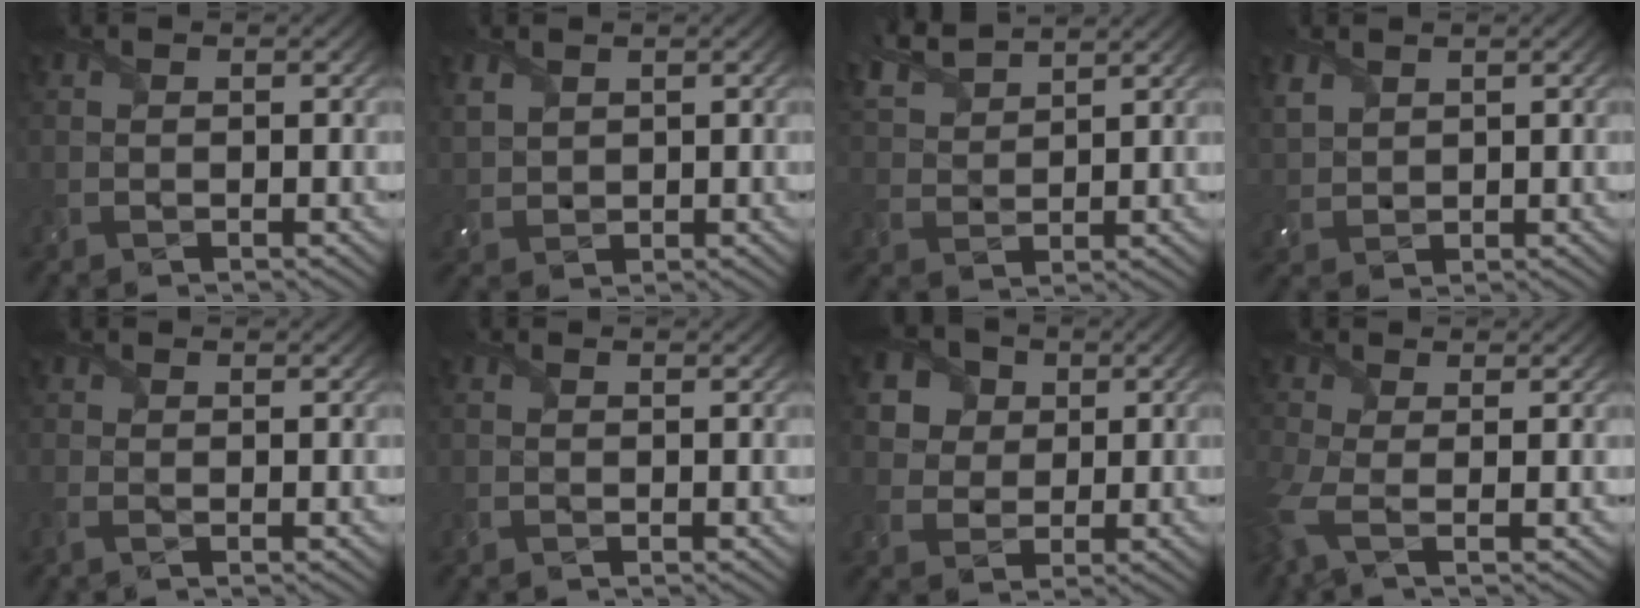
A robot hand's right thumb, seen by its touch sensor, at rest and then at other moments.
{"total": 2.9, "force": [1.7, 2.0, 1.2], "torque": [-0.042, -0.002, 0.041]}
{"total": 6.2, "force": [5.1, 2.1, 2.9], "torque": [-0.084, 0.019, 0.107]}
{"total": 3.1, "force": [2.0, 2.1, 1.2], "torque": [-0.044, -0.001, 0.047]}
{"total": 1.1, "force": [-0.2, 0.6, 0.9], "torque": [-0.026, 0.002, -0.008]}
{"total": 0.9, "force": [0.4, 0.7, 0.5], "torque": [-0.013, -0.001, 0.006]}
{"total": 6.9, "force": [3.2, 5.5, 2.8], "torque": [-0.108, 0.003, 0.055]}
{"total": 4.2, "force": [-1.2, 1.5, 3.7], "torque": [-0.102, -0.011, -0.031]}